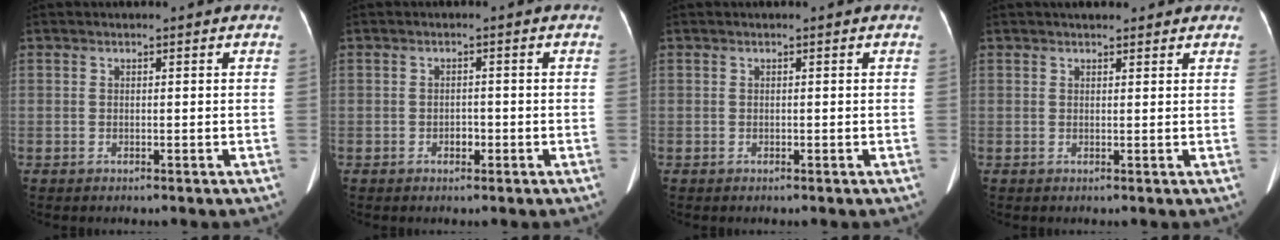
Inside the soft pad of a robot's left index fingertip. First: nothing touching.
{"total": 1.4, "force": [-0.9, 0.9, 0.8], "torque": [-0.014, -0.001, -0.013]}
{"total": 0.0}
{"total": 5.2, "force": [4.2, 1.8, 2.4], "torque": [-0.021, 0.024, 0.051]}